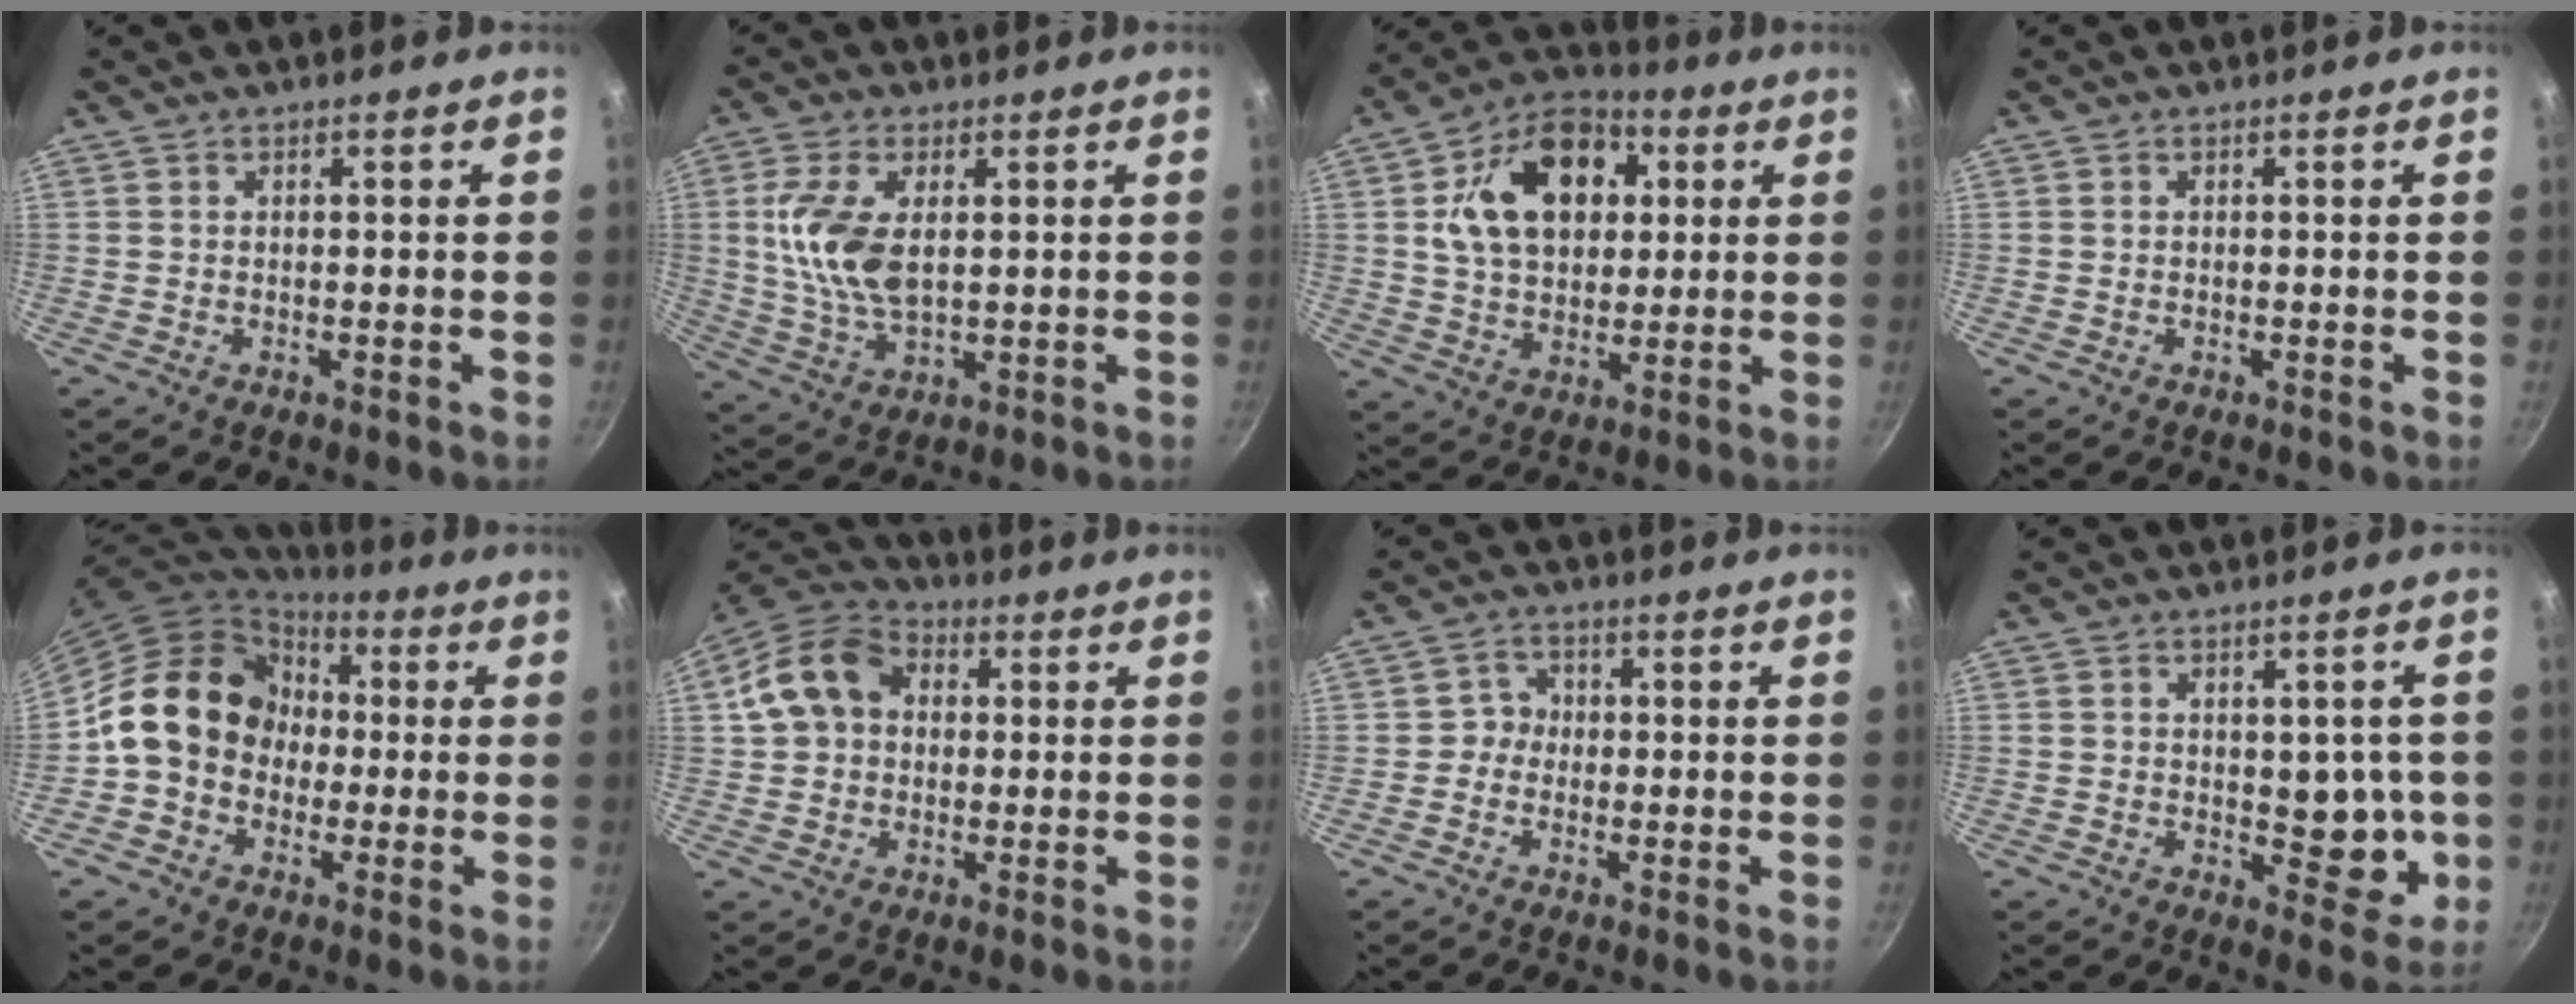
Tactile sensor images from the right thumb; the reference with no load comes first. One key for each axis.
{"total": 11.4, "fx": 1.8, "fy": 6.0, "fz": 9.5, "tx": -0.185, "ty": -0.008, "tz": 0.039}
{"total": 18.4, "fx": 4.5, "fy": 12.9, "fz": 12.3, "tx": -0.169, "ty": 0.012, "tz": 0.063}
{"total": 0.0}
{"total": 15.7, "fx": 0.2, "fy": 13.2, "fz": 8.6, "tx": -0.102, "ty": 0.041, "tz": -0.013}
{"total": 11.9, "fx": 1.9, "fy": 9.3, "fz": 7.2, "tx": -0.104, "ty": 0.025, "tz": 0.014}
{"total": 2.9, "fx": -0.6, "fy": 2.7, "fz": 0.8, "tx": 0.012, "ty": 0.009, "tz": -0.019}
{"total": 8.5, "fx": -0.3, "fy": 5.4, "fz": 6.6, "tx": -0.029, "ty": -0.002, "tz": 0.003}